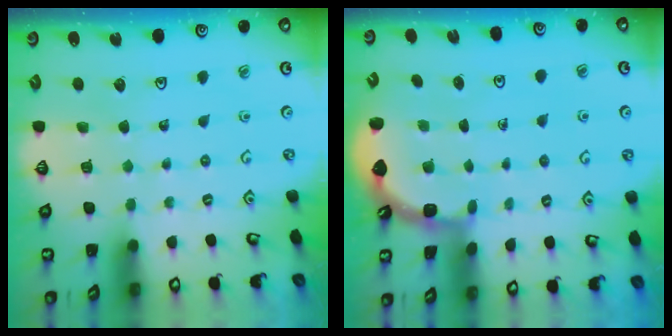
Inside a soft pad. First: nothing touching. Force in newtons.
{"total": 1.9, "press": 1.9, "slide": 0.3}